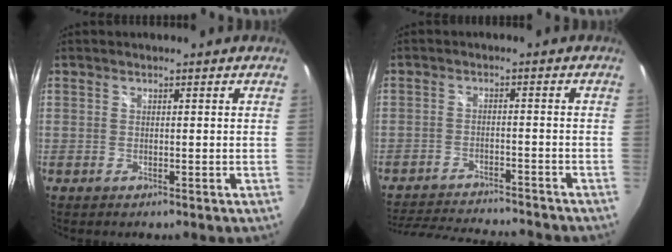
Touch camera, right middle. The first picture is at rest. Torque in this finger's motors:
{"motor_torque": [1.07, -1.07, 0.11, 0.05]}